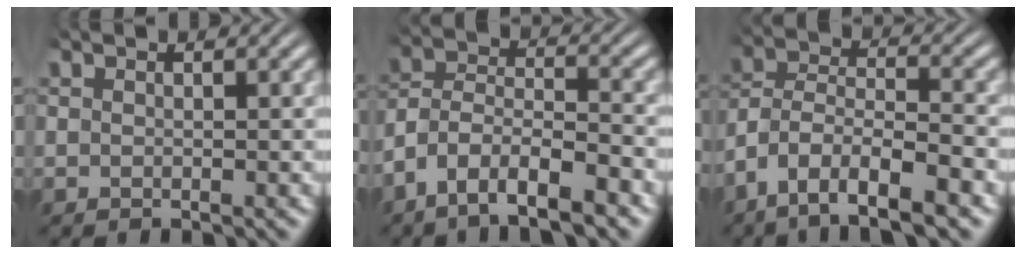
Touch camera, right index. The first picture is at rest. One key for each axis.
{"total": 8.5, "fx": -3.8, "fy": 6.6, "fz": 3.8, "tx": -0.097, "ty": -0.029, "tz": -0.073}
{"total": 8.8, "fx": -3.4, "fy": 6.4, "fz": 4.9, "tx": -0.115, "ty": -0.034, "tz": -0.058}